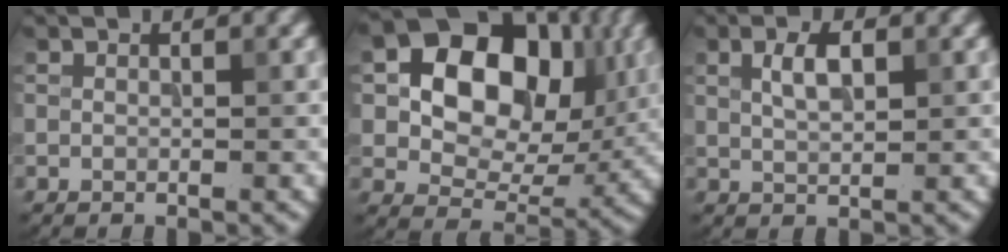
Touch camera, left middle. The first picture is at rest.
{"total": 12.9, "force": [2.8, 8.9, 8.9], "torque": [-0.129, 0.003, 0.042]}
{"total": 2.7, "force": [0.9, 1.1, 2.2], "torque": [-0.046, 0.003, 0.019]}